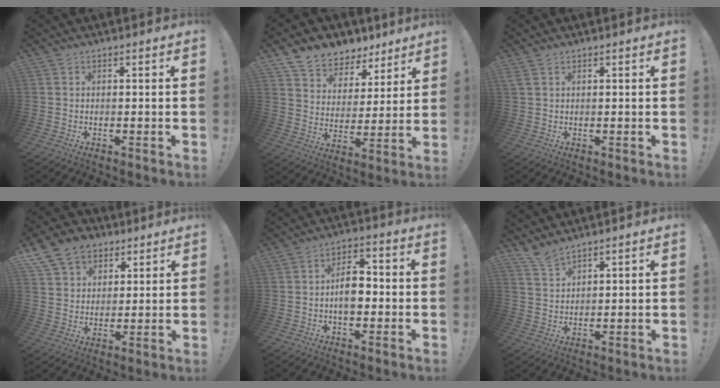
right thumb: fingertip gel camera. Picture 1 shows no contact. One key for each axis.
{"total": 8.6, "fx": 6.8, "fy": 5.2, "fz": 1.1, "tx": -0.028, "ty": -0.059, "tz": 0.130}
{"total": 1.7, "fx": 1.0, "fy": 0.8, "fz": 1.1, "tx": -0.027, "ty": 0.002, "tz": 0.021}
{"total": 12.6, "fx": 7.1, "fy": 9.4, "fz": 4.5, "tx": -0.073, "ty": -0.038, "tz": 0.142}
{"total": 9.0, "fx": -1.1, "fy": 5.7, "fz": 6.9, "tx": -0.110, "ty": 0.016, "tz": -0.023}
{"total": 4.8, "fx": 4.3, "fy": 1.0, "fz": 1.7, "tx": -0.035, "ty": -0.026, "tz": 0.081}